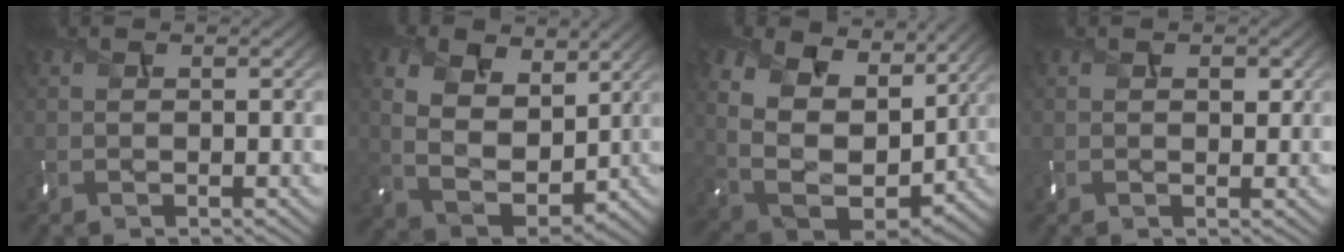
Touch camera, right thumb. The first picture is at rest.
{"total": 11.0, "force": [4.6, 7.0, 7.1], "torque": [-0.173, -0.001, 0.077]}
{"total": 14.7, "force": [7.0, 9.1, 9.1], "torque": [-0.242, 0.022, 0.116]}
{"total": 1.5, "force": [0.6, 0.9, 1.0], "torque": [-0.014, -0.004, 0.010]}